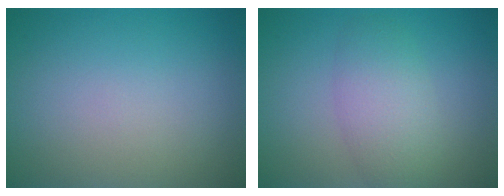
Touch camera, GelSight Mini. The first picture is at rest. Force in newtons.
{"total": 2.4, "press": 2.4, "slide": 0.3}